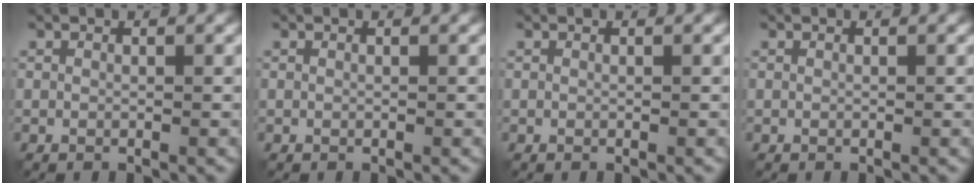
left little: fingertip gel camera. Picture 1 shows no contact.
{"total": 0.0}
{"total": 0.0}
{"total": 0.0}